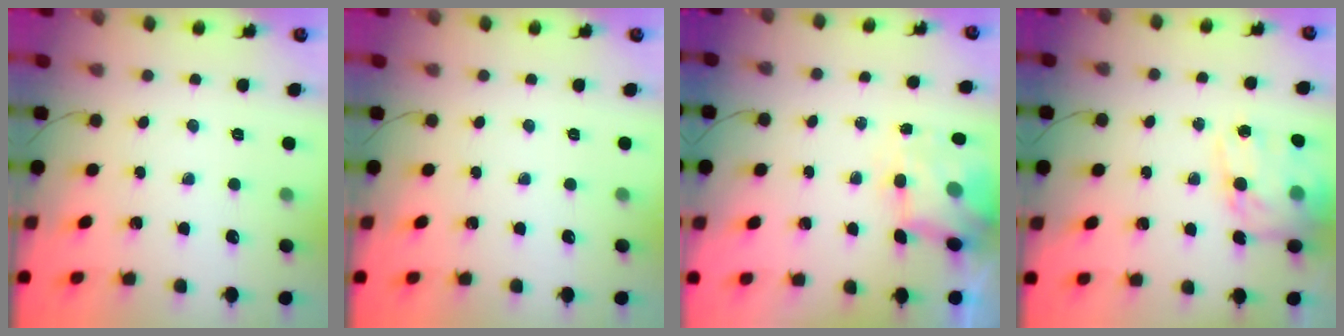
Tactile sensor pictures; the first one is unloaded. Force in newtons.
{"total": 0.0}
{"total": 5.9, "press": 5.9, "slide": 1.1}
{"total": 14.1, "press": 13.7, "slide": 3.3}